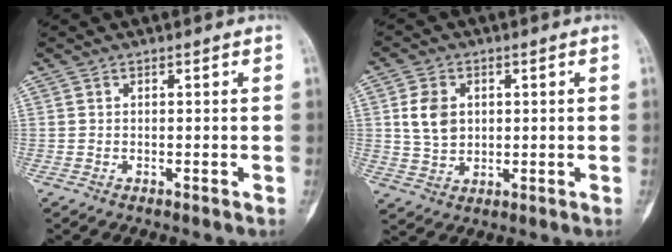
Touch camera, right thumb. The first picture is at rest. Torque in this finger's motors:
{"motor_torque": [1.16, 0.24, 0.53, -0.60, 0.05]}